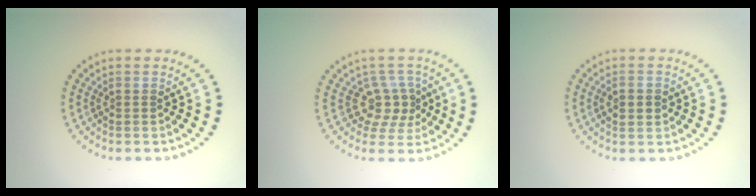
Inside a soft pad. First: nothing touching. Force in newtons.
{"total": 2.9, "press": 2.3, "slide": 1.8}
{"total": 2.2, "press": 2.2, "slide": 0.2}